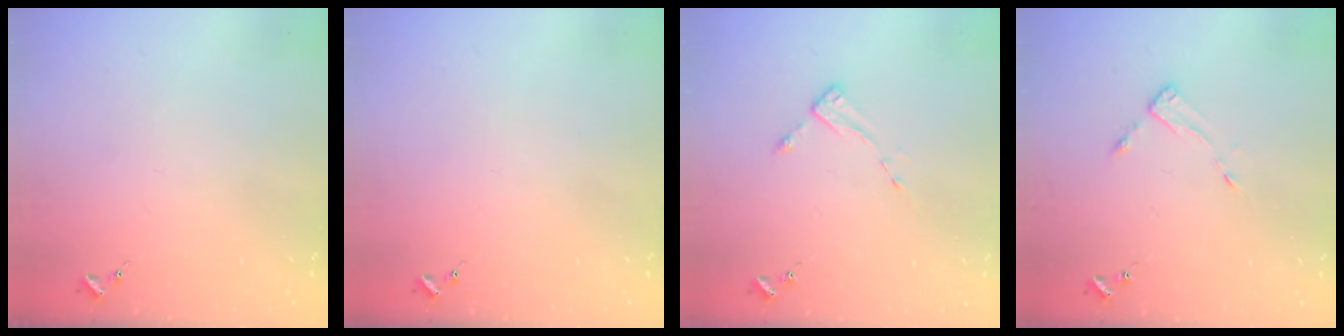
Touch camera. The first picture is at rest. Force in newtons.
{"total": 0.0}
{"total": 2.7, "press": 2.7, "slide": 0.4}
{"total": 3.4, "press": 3.4, "slide": 0.4}